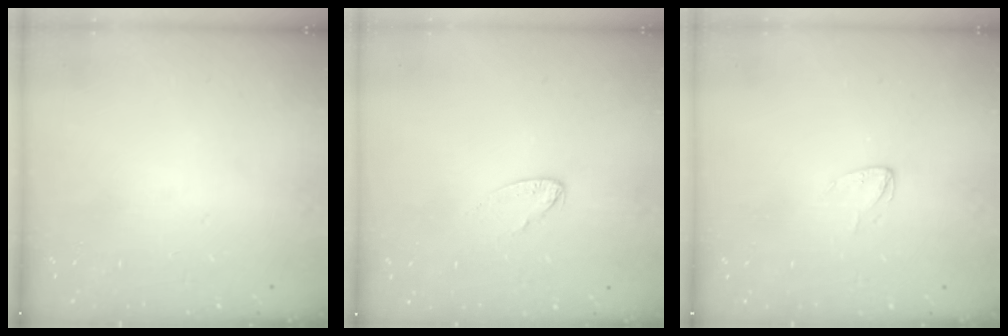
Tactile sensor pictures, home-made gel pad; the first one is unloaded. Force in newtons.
{"total": 6.0, "press": 6.0, "slide": 0.5}
{"total": 3.4, "press": 3.3, "slide": 0.3}